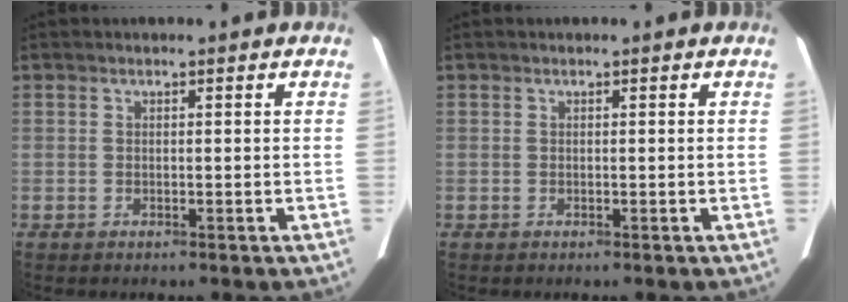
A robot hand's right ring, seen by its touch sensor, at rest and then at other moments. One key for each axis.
{"total": 0.0}